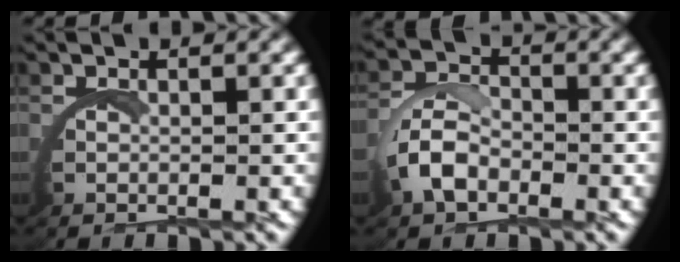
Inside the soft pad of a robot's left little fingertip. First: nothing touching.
{"total": 2.8, "force": [-0.6, 2.0, 1.9], "torque": [-0.042, -0.003, -0.014]}